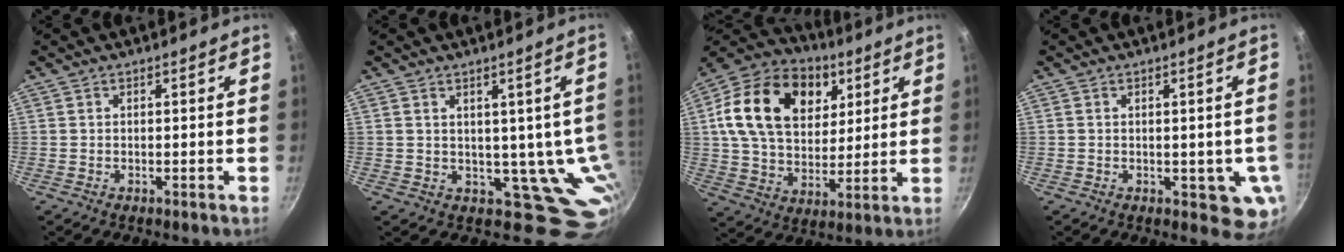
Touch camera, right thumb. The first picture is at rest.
{"total": 10.1, "force": [2.2, 7.0, 7.0], "torque": [-0.064, -0.019, 0.053]}
{"total": 23.7, "force": [7.8, 16.6, 15.0], "torque": [-0.244, -0.004, 0.128]}
{"total": 6.3, "force": [-0.8, 3.1, 5.4], "torque": [-0.048, -0.004, -0.006]}